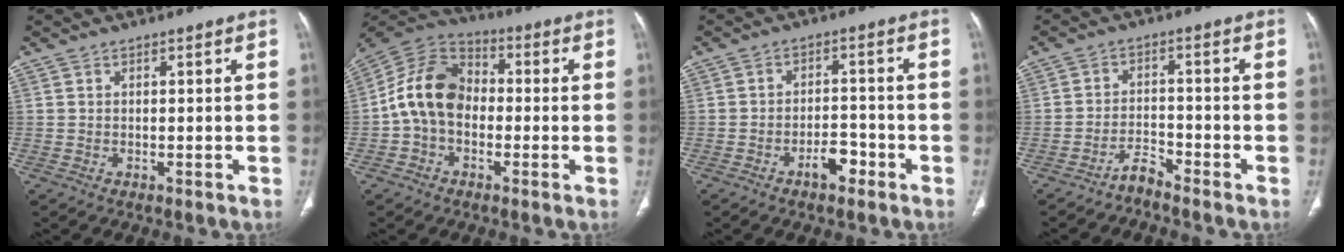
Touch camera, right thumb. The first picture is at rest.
{"total": 12.6, "force": [-1.4, 9.2, 8.4], "torque": [-0.146, 0.037, -0.040]}
{"total": 4.6, "force": [-2.7, 2.4, 2.8], "torque": [-0.031, 0.026, -0.044]}
{"total": 3.0, "force": [-2.9, 0.4, 0.6], "torque": [-0.010, 0.019, -0.054]}